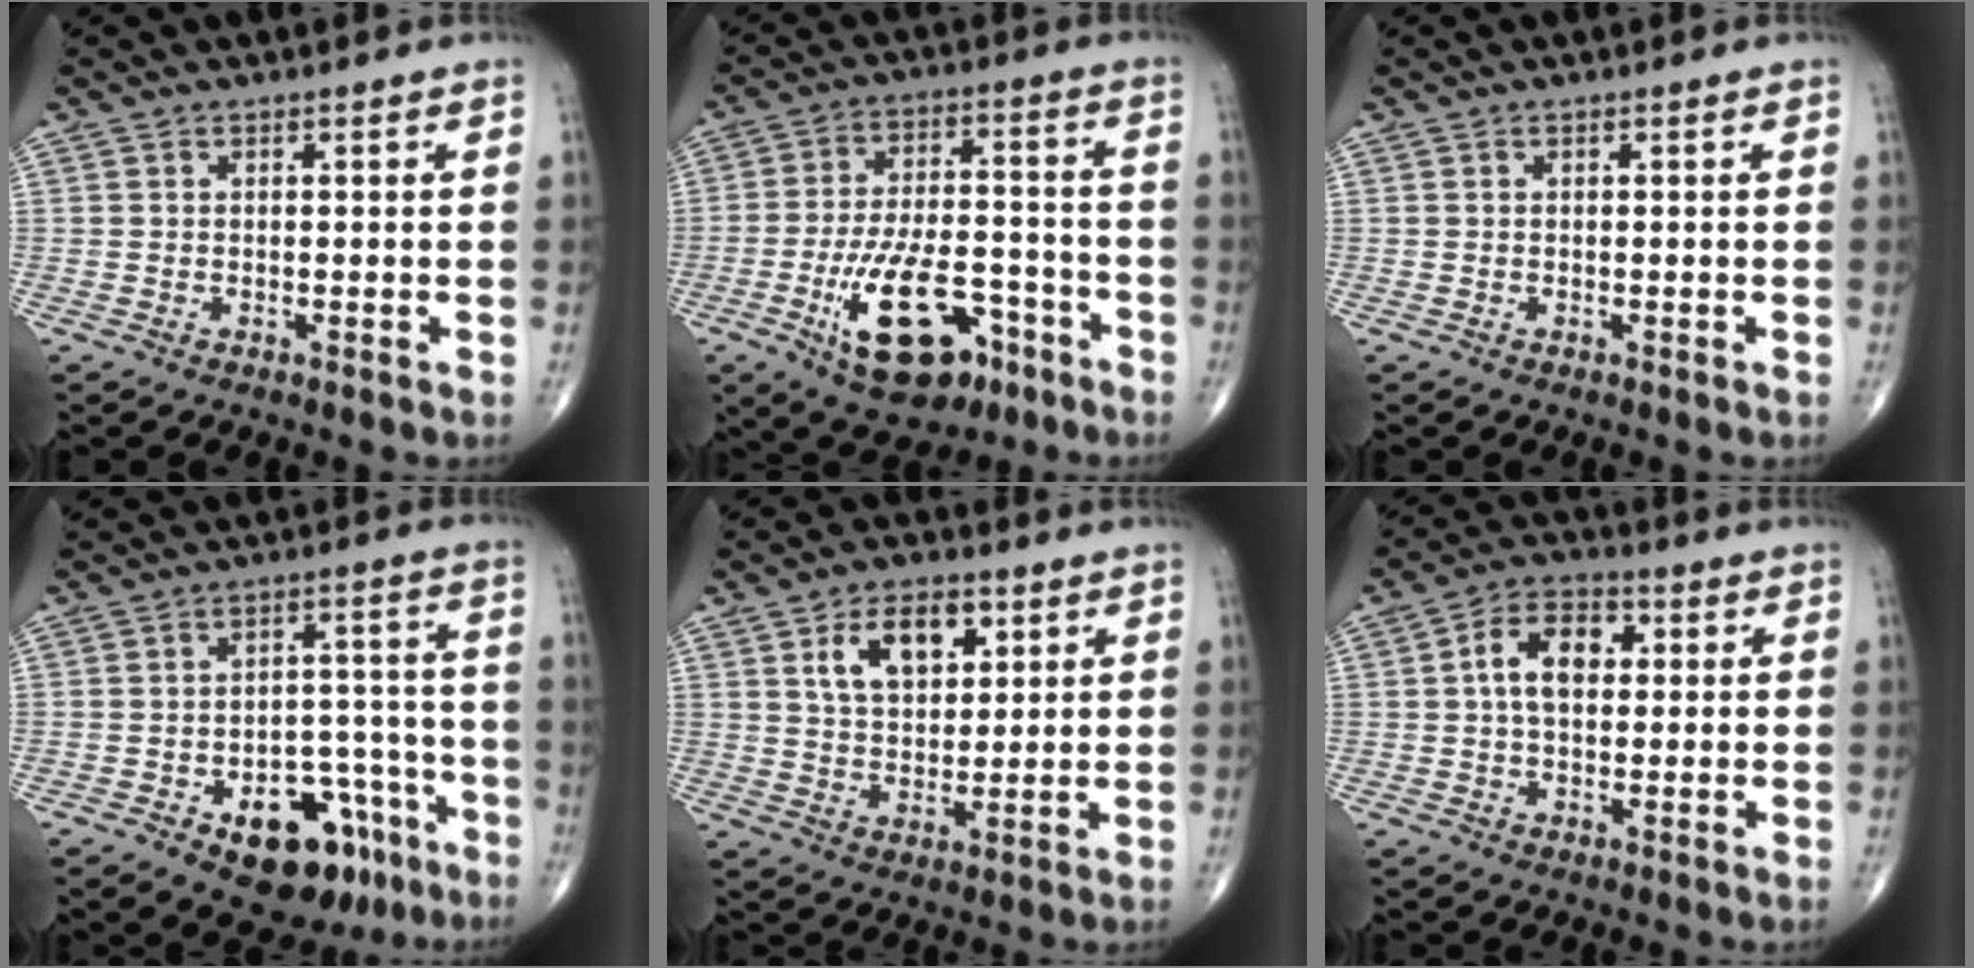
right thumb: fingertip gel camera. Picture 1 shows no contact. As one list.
[{"total": 18.0, "force": [-8.4, 8.5, 13.4], "torque": [-0.219, 0.041, -0.132]}, {"total": 0.0}, {"total": 14.6, "force": [-7.9, 8.4, 9.1], "torque": [-0.082, 0.061, -0.104]}, {"total": 10.3, "force": [4.1, 6.1, 7.2], "torque": [-0.093, -0.012, 0.071]}, {"total": 8.9, "force": [1.3, 5.7, 6.7], "torque": [-0.107, 0.020, 0.015]}]